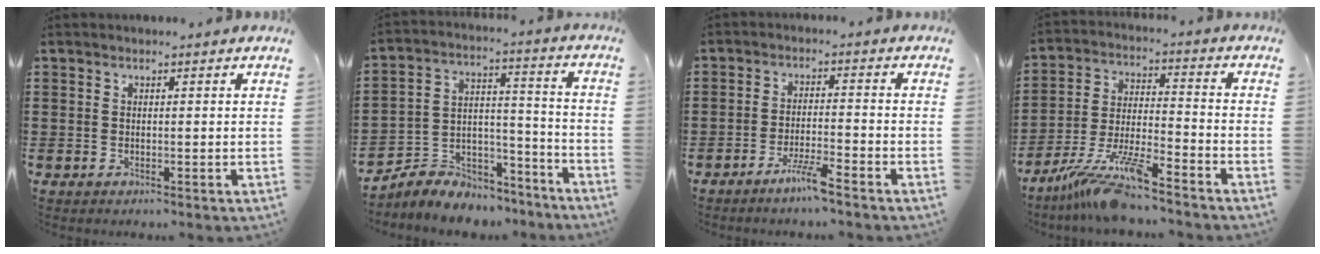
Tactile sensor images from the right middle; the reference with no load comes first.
{"total": 5.7, "force": [-5.3, 2.0, -0.2], "torque": [-0.003, 0.012, -0.110]}
{"total": 4.3, "force": [-3.3, -0.1, 2.6], "torque": [-0.056, -0.005, -0.064]}
{"total": 10.5, "force": [-9.2, 0.4, 5.1], "torque": [-0.104, 0.004, -0.183]}